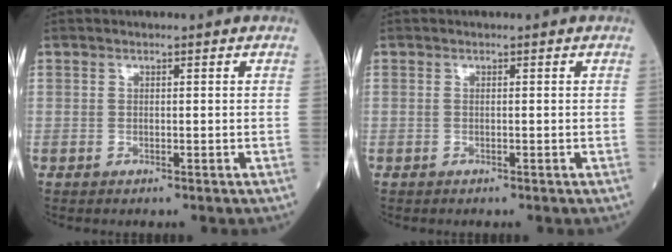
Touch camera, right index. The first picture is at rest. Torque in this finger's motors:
{"motor_torque": [0.11, -0.07, -0.03, -0.01]}